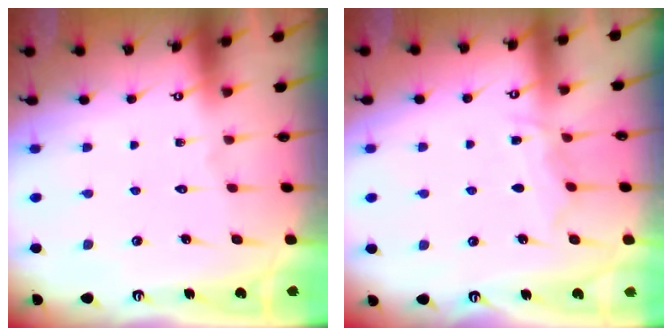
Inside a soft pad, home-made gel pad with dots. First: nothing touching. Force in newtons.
{"total": 5.9, "press": 5.8, "slide": 0.7}